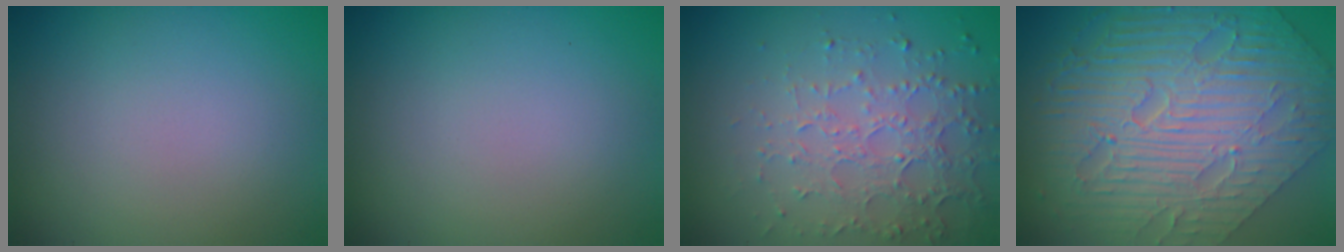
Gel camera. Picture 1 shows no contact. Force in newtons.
{"total": 0.0}
{"total": 4.5, "press": 3.3, "slide": 3.1}
{"total": 10.4, "press": 7.1, "slide": 7.6}